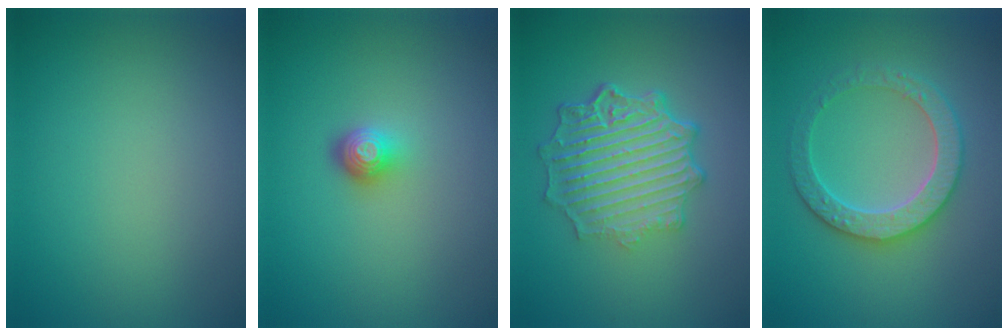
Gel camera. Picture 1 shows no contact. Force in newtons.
{"total": 2.0, "press": 1.4, "slide": 1.5}
{"total": 7.1, "press": 5.3, "slide": 4.7}
{"total": 3.6, "press": 3.5, "slide": 0.4}